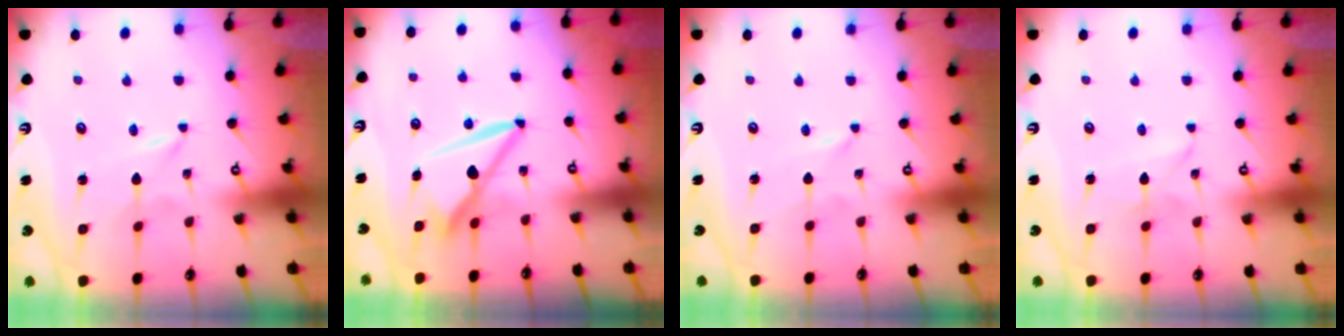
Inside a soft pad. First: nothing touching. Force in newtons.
{"total": 8.7, "press": 8.6, "slide": 1.3}
{"total": 0.0}
{"total": 2.9, "press": 2.9, "slide": 0.3}